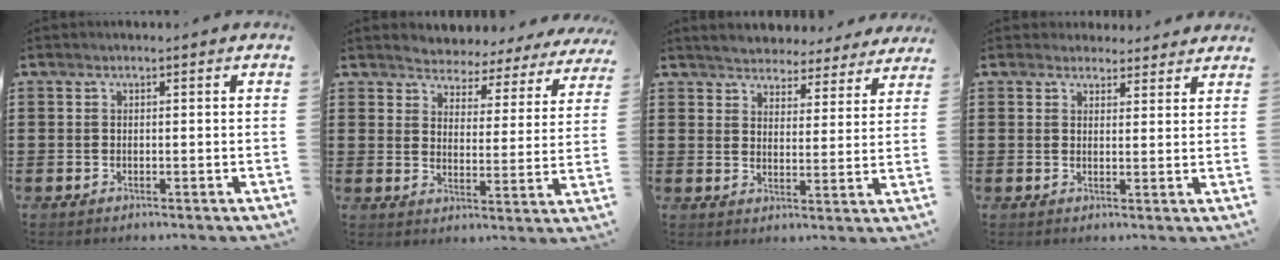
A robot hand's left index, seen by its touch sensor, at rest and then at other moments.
{"total": 3.7, "force": [3.6, 0.6, -0.6], "torque": [-0.015, -0.030, 0.058]}
{"total": 4.2, "force": [4.2, 0.3, 0.1], "torque": [-0.024, -0.024, 0.072]}
{"total": 2.8, "force": [2.6, 1.1, 0.2], "torque": [-0.004, -0.005, 0.047]}